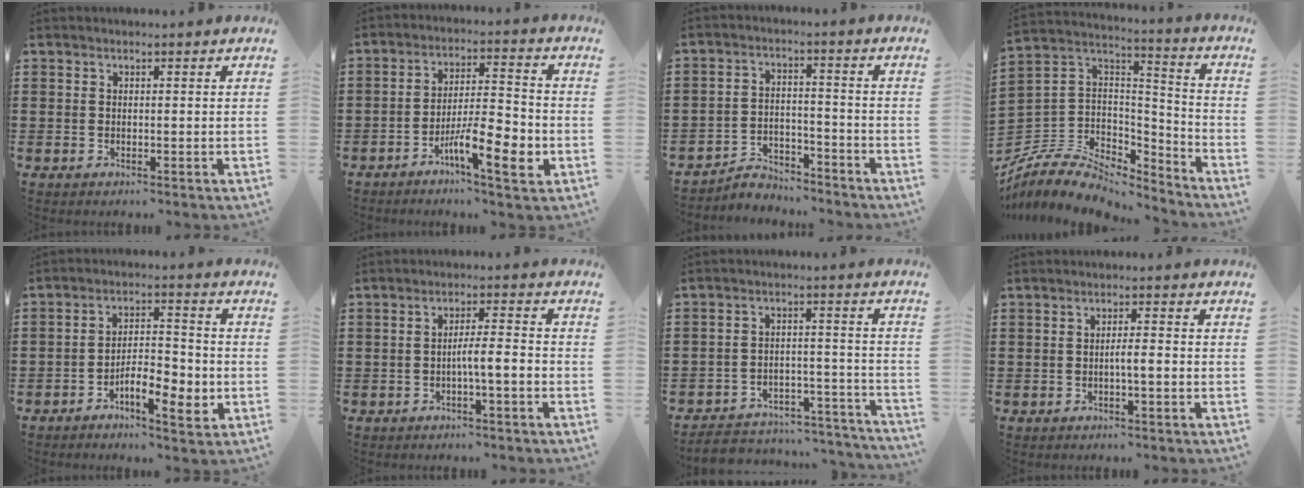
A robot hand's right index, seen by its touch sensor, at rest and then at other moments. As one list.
[{"total": 9.6, "force": [-4.4, 2.6, 8.1], "torque": [-0.142, 0.004, -0.077]}, {"total": 4.3, "force": [-4.1, 1.1, 0.5], "torque": [-0.013, 0.010, -0.086]}, {"total": 8.0, "force": [-6.1, 4.5, 2.7], "torque": [-0.068, 0.004, -0.116]}, {"total": 7.4, "force": [-3.5, 2.7, 5.9], "torque": [-0.096, 0.009, -0.058]}, {"total": 3.8, "force": [-1.4, 0.3, 3.5], "torque": [-0.063, -0.001, -0.028]}, {"total": 4.5, "force": [-4.2, 1.2, 1.0], "torque": [-0.020, 0.007, -0.087]}, {"total": 2.2, "force": [-0.8, 0.2, 2.0], "torque": [-0.036, 0.000, -0.014]}]